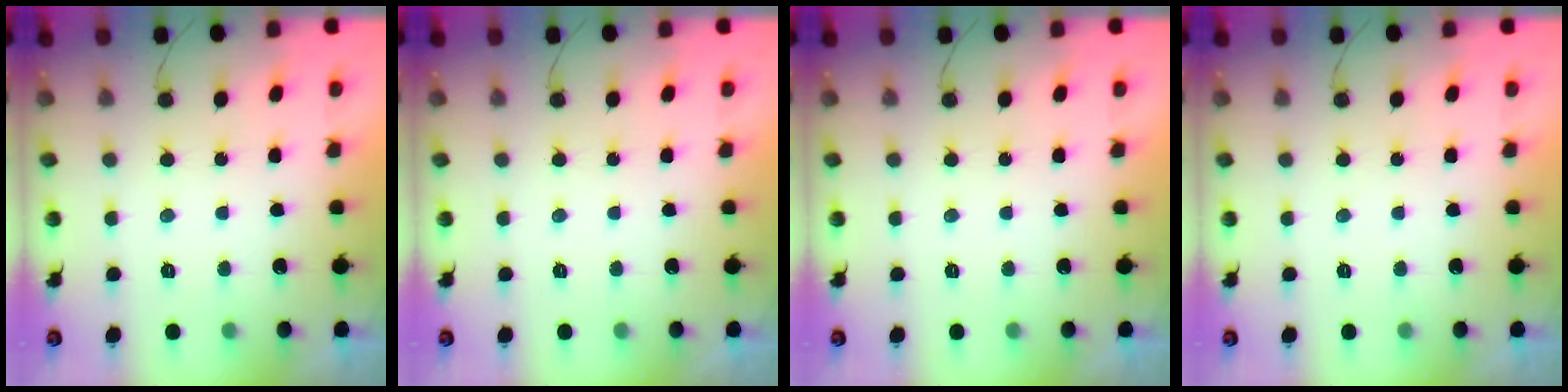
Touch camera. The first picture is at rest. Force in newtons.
{"total": 0.0}
{"total": 0.0}
{"total": 0.0}